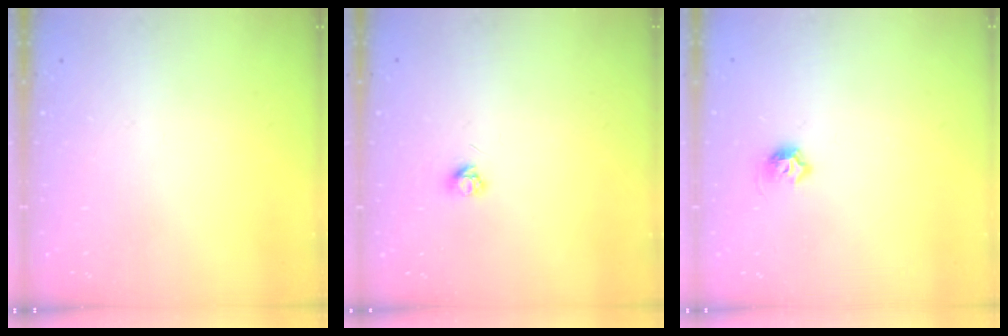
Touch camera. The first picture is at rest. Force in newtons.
{"total": 3.2, "press": 3.2, "slide": 0.4}
{"total": 6.1, "press": 6.0, "slide": 1.1}